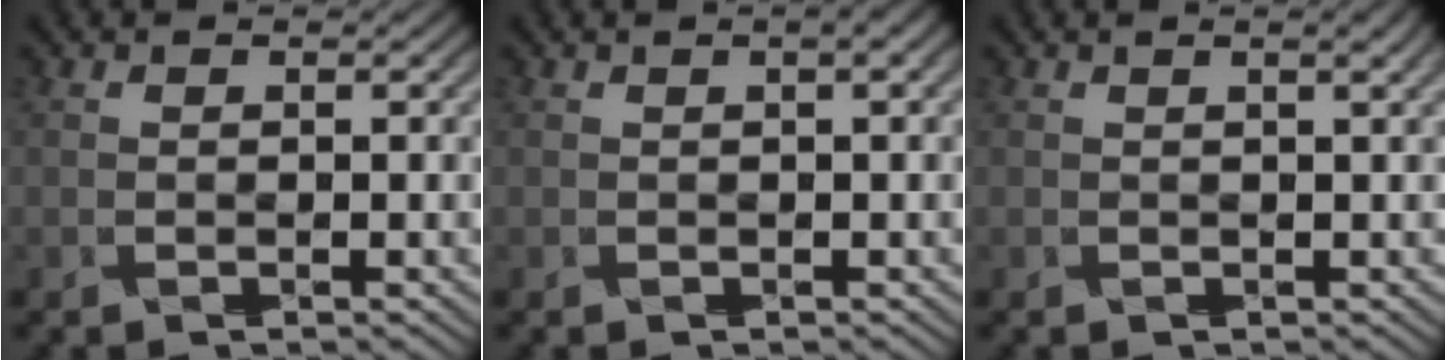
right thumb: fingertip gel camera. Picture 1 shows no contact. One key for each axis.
{"total": 1.6, "fx": 0.3, "fy": 0.6, "fz": 1.5, "tx": -0.028, "ty": 0.000, "tz": 0.005}
{"total": 1.5, "fx": 0.5, "fy": 0.3, "fz": 1.4, "tx": -0.028, "ty": 0.002, "tz": 0.012}